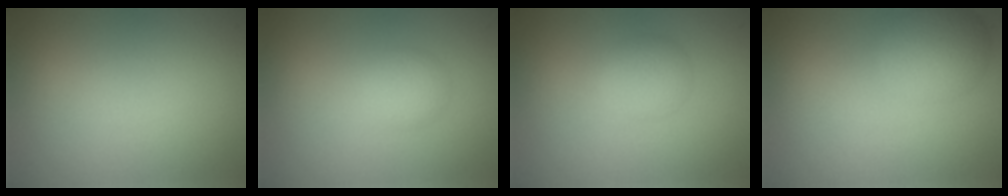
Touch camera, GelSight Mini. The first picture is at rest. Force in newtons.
{"total": 1.7, "press": 1.7, "slide": 0.1}
{"total": 2.0, "press": 2.0, "slide": 0.0}
{"total": 3.5, "press": 3.5, "slide": 0.1}